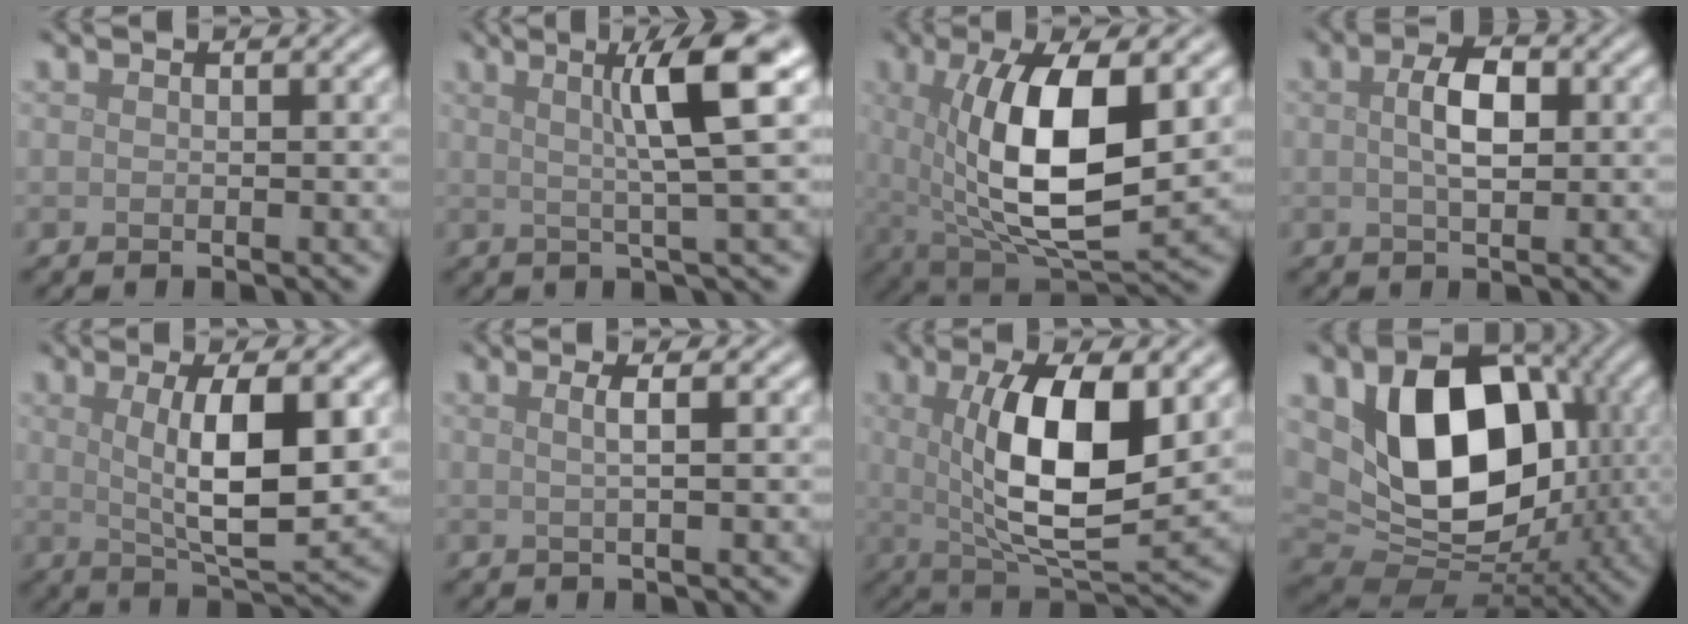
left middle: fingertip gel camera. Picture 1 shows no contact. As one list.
[{"total": 6.7, "force": [1.9, 0.7, 6.4], "torque": [-0.093, 0.016, 0.031]}, {"total": 11.7, "force": [1.4, 4.6, 10.6], "torque": [-0.176, -0.008, 0.023]}, {"total": 3.4, "force": [0.4, 1.6, 3.0], "torque": [-0.059, 0.004, 0.005]}, {"total": 7.7, "force": [1.1, 2.1, 7.3], "torque": [-0.117, -0.008, 0.024]}, {"total": 1.9, "force": [0.5, 0.6, 1.8], "torque": [-0.026, 0.005, -0.006]}, {"total": 9.7, "force": [1.5, 3.2, 9.1], "torque": [-0.152, -0.009, 0.029]}, {"total": 13.4, "force": [1.7, 9.5, 9.3], "torque": [-0.141, -0.016, 0.034]}]